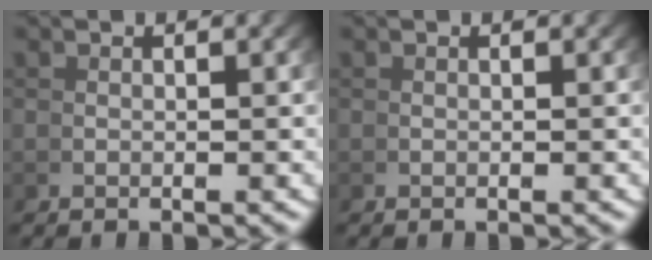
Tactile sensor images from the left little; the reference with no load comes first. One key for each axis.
{"total": 0.0}